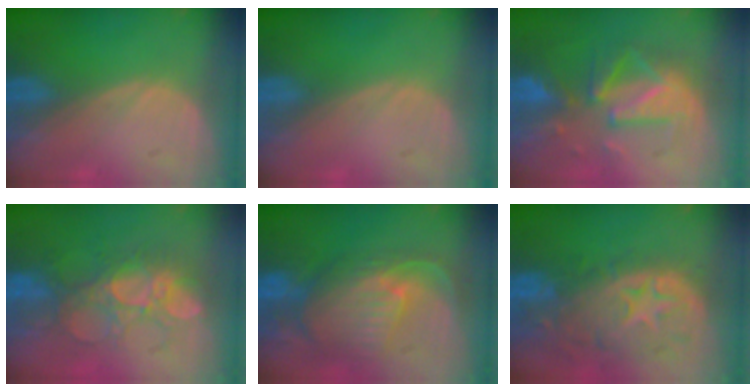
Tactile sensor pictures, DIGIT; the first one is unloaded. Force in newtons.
{"total": 0.0}
{"total": 9.1, "press": 8.8, "slide": 2.1}
{"total": 8.6, "press": 8.3, "slide": 2.1}
{"total": 10.9, "press": 9.6, "slide": 5.3}
{"total": 12.4, "press": 10.5, "slide": 6.7}